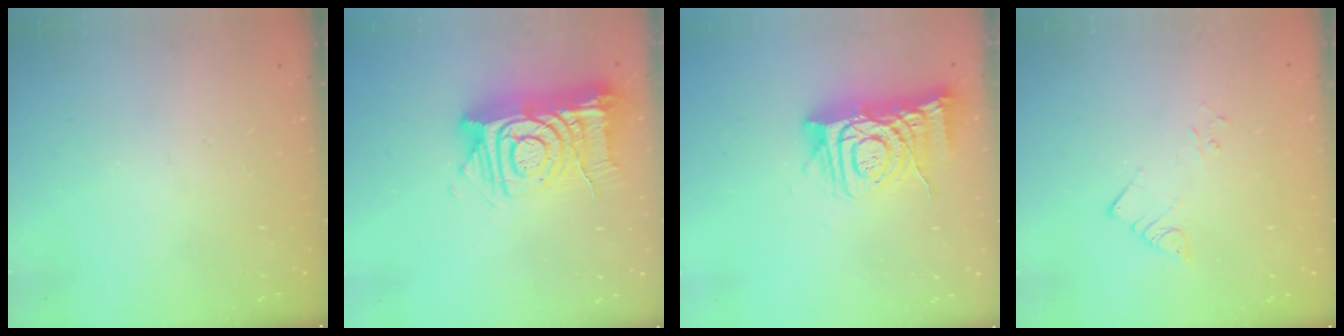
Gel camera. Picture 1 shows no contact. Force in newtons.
{"total": 17.1, "press": 17.0, "slide": 1.9}
{"total": 12.6, "press": 12.6, "slide": 1.1}
{"total": 2.2, "press": 2.2, "slide": 0.2}